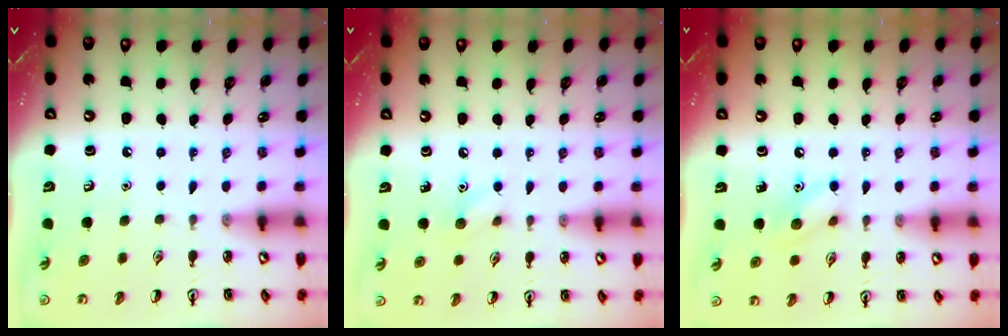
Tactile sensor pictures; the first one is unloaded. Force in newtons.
{"total": 6.1, "press": 5.8, "slide": 1.9}
{"total": 7.2, "press": 7.2, "slide": 0.6}